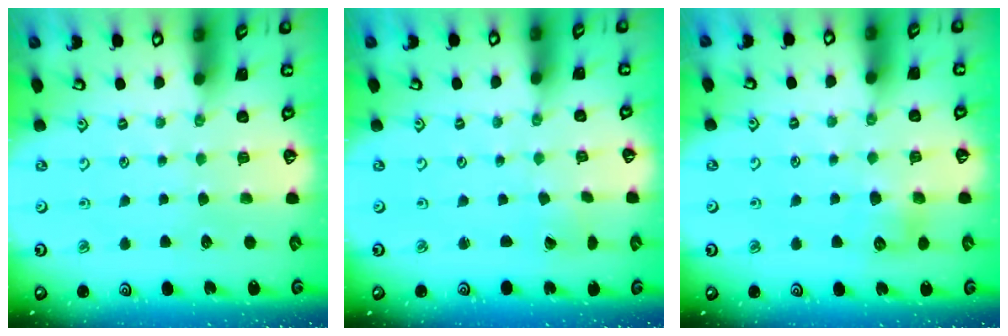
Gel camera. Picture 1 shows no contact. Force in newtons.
{"total": 0.6, "press": 0.6, "slide": 0.1}
{"total": 6.2, "press": 6.2, "slide": 0.6}